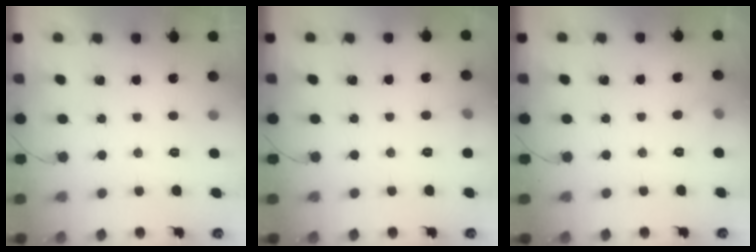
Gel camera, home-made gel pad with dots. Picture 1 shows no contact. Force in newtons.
{"total": 4.2, "press": 3.8, "slide": 1.7}
{"total": 3.9, "press": 3.5, "slide": 1.7}